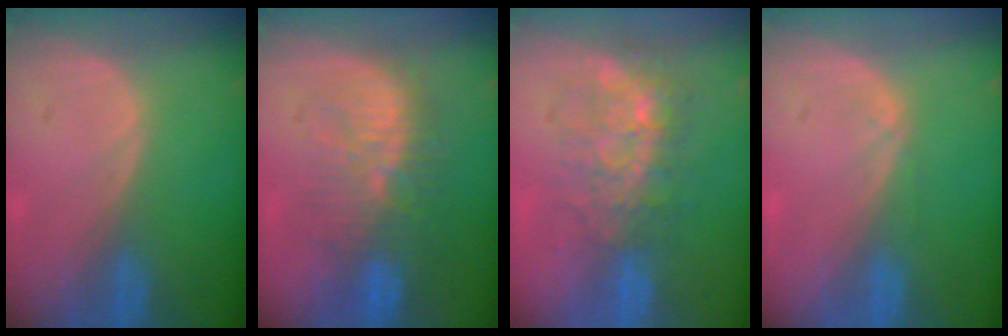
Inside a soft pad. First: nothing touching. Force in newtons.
{"total": 9.6, "press": 9.2, "slide": 2.8}
{"total": 8.7, "press": 7.5, "slide": 4.3}
{"total": 0.9, "press": 0.8, "slide": 0.2}